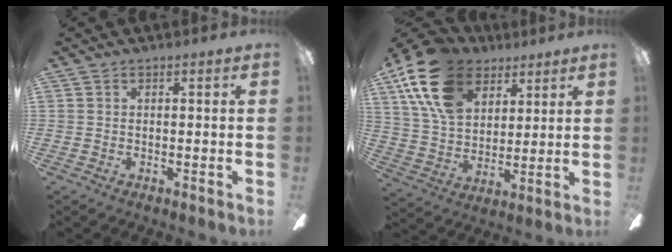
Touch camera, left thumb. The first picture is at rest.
{"total": 19.1, "force": [10.7, 11.8, 10.4], "torque": [-0.229, -0.033, 0.199]}